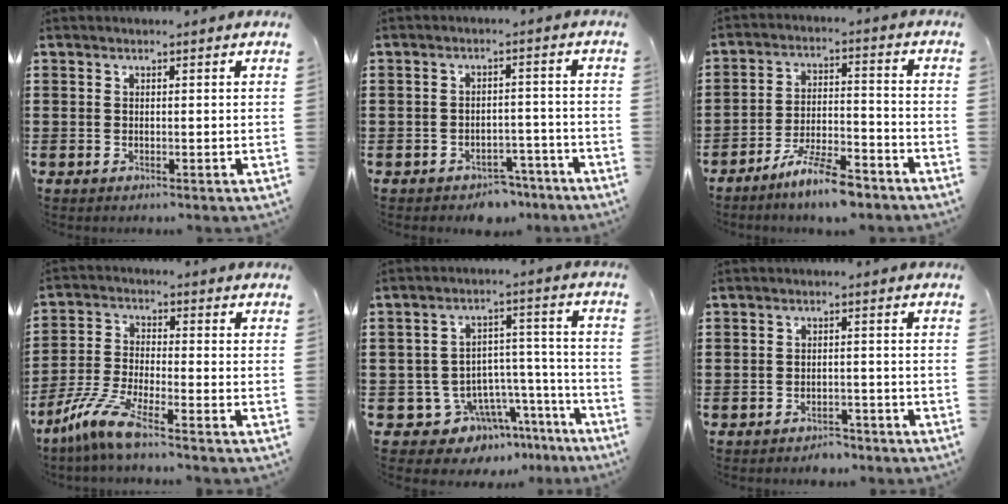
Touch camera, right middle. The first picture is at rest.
{"total": 3.3, "force": [-3.1, 1.0, 0.3], "torque": [-0.011, 0.005, -0.063]}
{"total": 8.1, "force": [-6.9, 1.0, 4.2], "torque": [-0.083, 0.004, -0.130]}
{"total": 7.4, "force": [-5.5, 0.5, 5.0], "torque": [-0.128, -0.020, -0.114]}
{"total": 8.2, "force": [-6.4, 4.9, 1.7], "torque": [-0.037, 0.022, -0.112]}
{"total": 2.2, "force": [-2.1, 0.4, -0.1], "torque": [-0.008, 0.001, -0.047]}